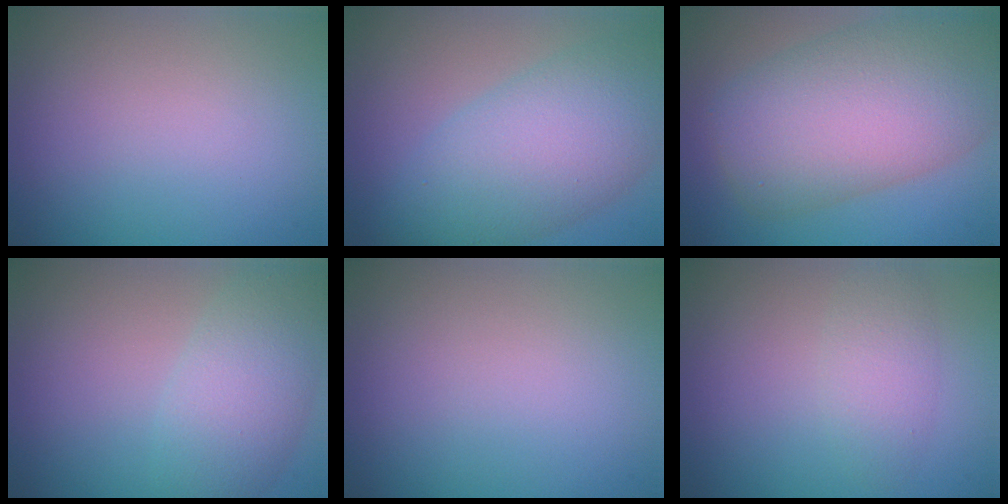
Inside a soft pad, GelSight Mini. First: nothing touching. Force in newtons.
{"total": 8.1, "press": 8.1, "slide": 0.3}
{"total": 11.3, "press": 11.3, "slide": 0.8}
{"total": 5.0, "press": 5.0, "slide": 0.4}
{"total": 0.0}
{"total": 2.5, "press": 2.5, "slide": 0.2}